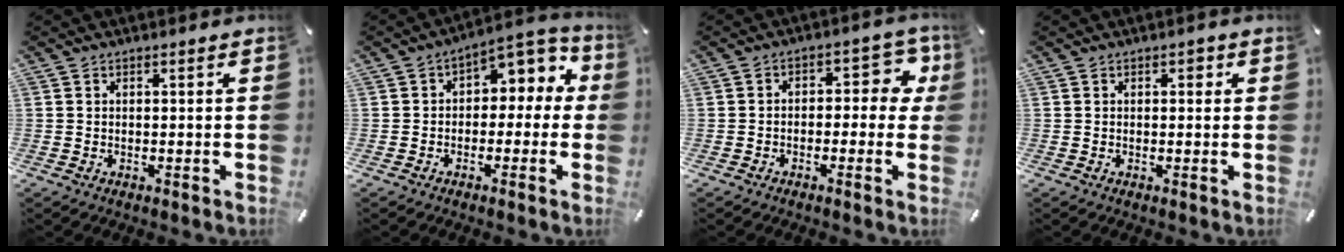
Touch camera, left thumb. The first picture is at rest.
{"total": 6.1, "force": [1.6, 4.6, 3.6], "torque": [-0.045, -0.012, 0.023]}
{"total": 6.4, "force": [0.4, 4.4, 4.6], "torque": [-0.059, -0.001, 0.000]}
{"total": 1.3, "force": [0.3, 0.9, 0.8], "torque": [-0.002, 0.001, 0.000]}